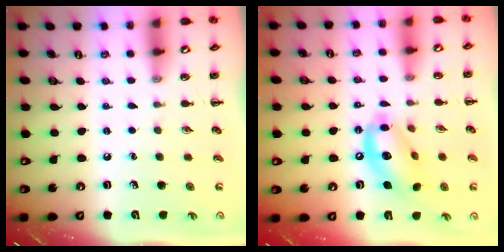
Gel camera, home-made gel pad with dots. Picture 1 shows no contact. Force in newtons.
{"total": 14.6, "press": 14.2, "slide": 3.7}